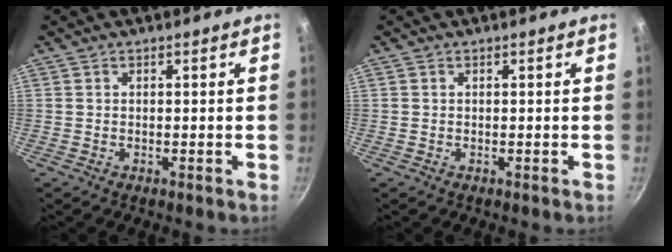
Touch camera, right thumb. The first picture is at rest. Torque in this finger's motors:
{"motor_torque": [0.23, 0.01, 0.06, 0.21, -0.04]}